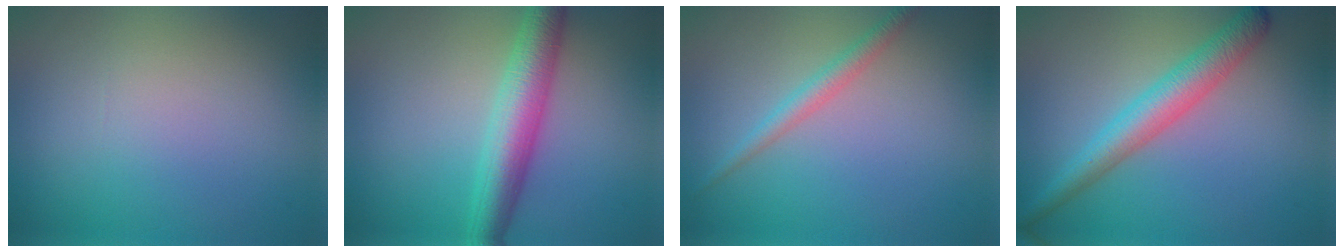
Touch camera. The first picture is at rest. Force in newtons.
{"total": 5.2, "press": 5.2, "slide": 0.0}
{"total": 2.0, "press": 2.0, "slide": 0.0}
{"total": 4.3, "press": 4.3, "slide": 0.1}